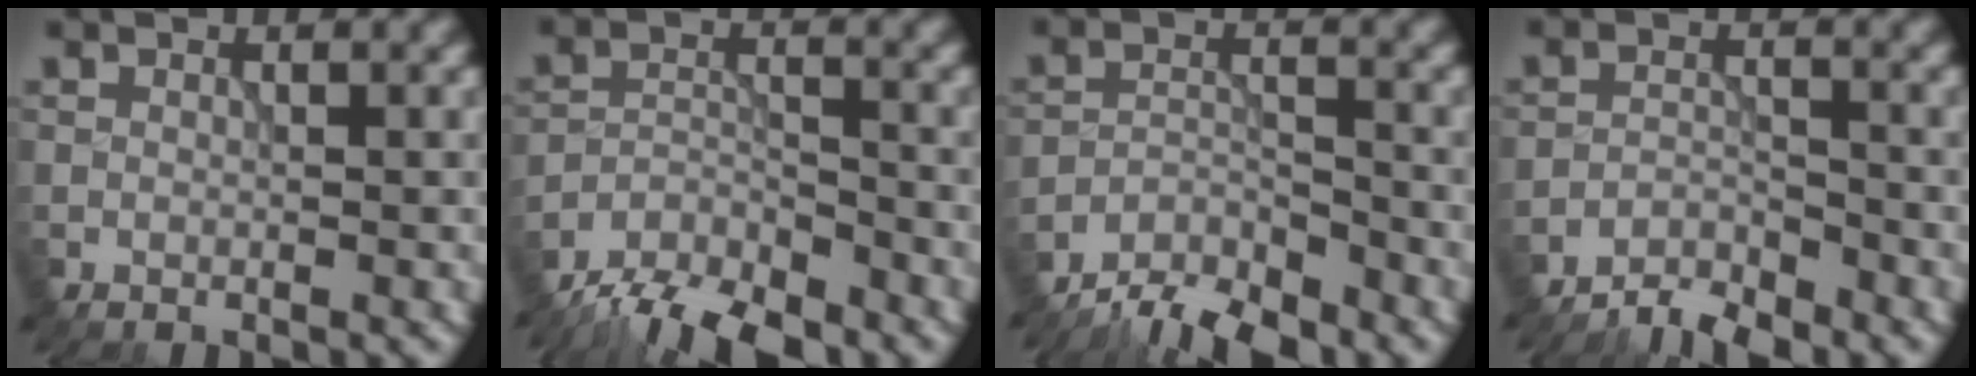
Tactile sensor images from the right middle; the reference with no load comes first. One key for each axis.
{"total": 7.9, "fx": -7.0, "fy": 2.1, "fz": 3.0, "tx": -0.042, "ty": -0.013, "tz": -0.124}
{"total": 5.9, "fx": -5.4, "fy": 1.4, "fz": 2.1, "tx": -0.032, "ty": -0.004, "tz": -0.101}
{"total": 3.3, "fx": -3.2, "fy": 0.5, "fz": 0.9, "tx": -0.013, "ty": 0.001, "tz": -0.066}